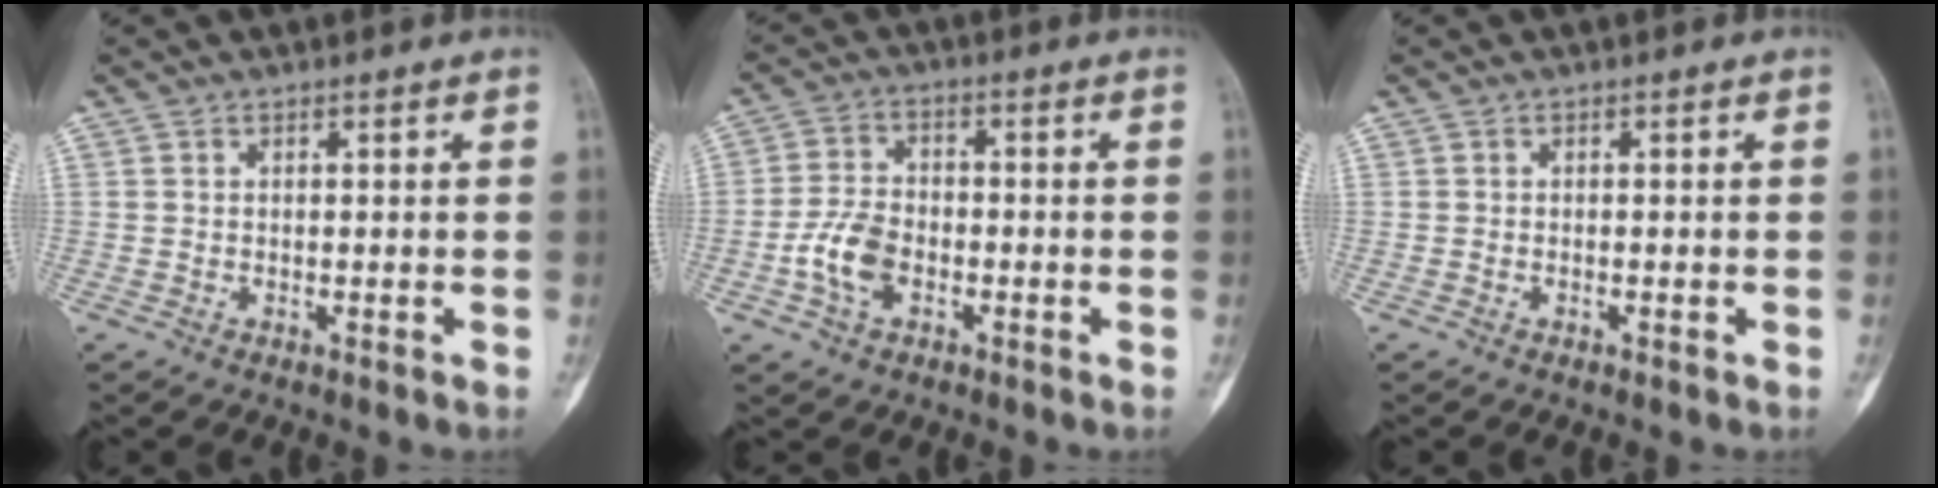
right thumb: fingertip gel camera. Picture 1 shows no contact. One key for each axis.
{"total": 7.1, "fx": -2.4, "fy": 4.5, "fz": 5.0, "tx": -0.093, "ty": 0.018, "tz": -0.051}
{"total": 0.0}